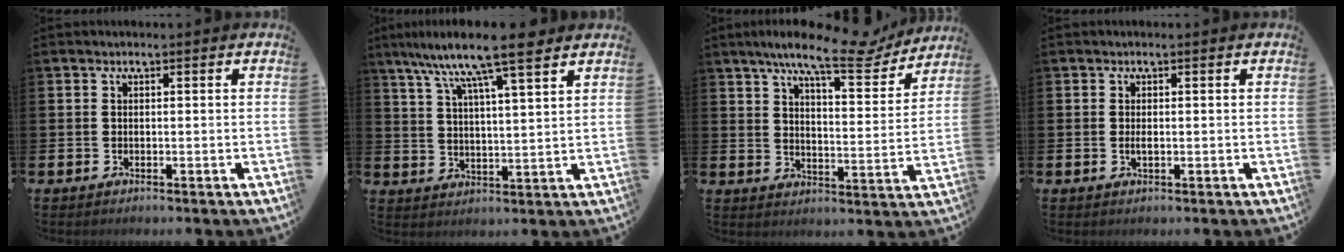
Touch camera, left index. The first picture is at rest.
{"total": 10.8, "force": [8.8, 1.0, 6.2], "torque": [-0.130, -0.035, 0.151]}
{"total": 10.8, "force": [8.8, 2.1, 6.0], "torque": [-0.111, -0.044, 0.147]}
{"total": 1.0, "force": [0.0, 0.3, 1.0], "torque": [-0.023, 0.002, 0.000]}